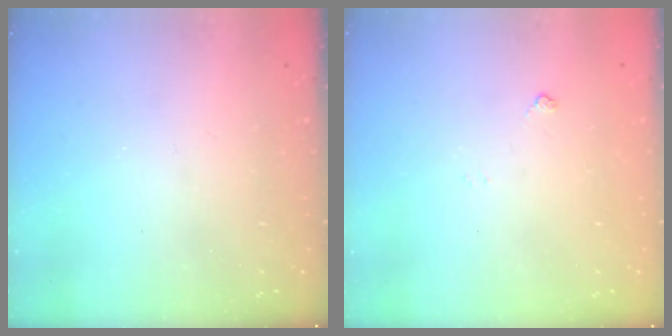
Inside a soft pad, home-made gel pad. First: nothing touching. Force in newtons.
{"total": 4.3, "press": 4.2, "slide": 0.7}